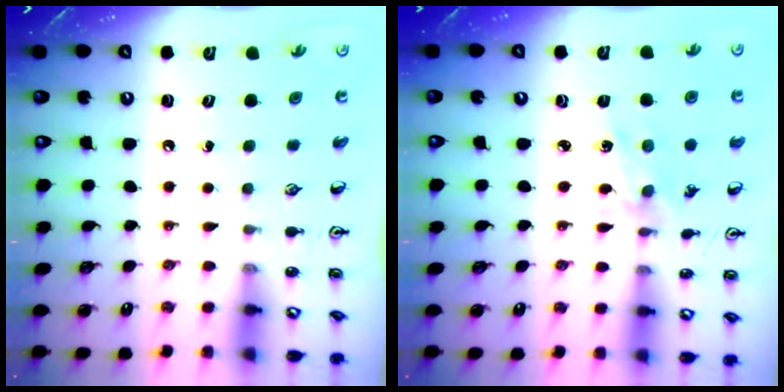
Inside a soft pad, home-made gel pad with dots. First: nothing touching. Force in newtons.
{"total": 1.9, "press": 1.9, "slide": 0.3}